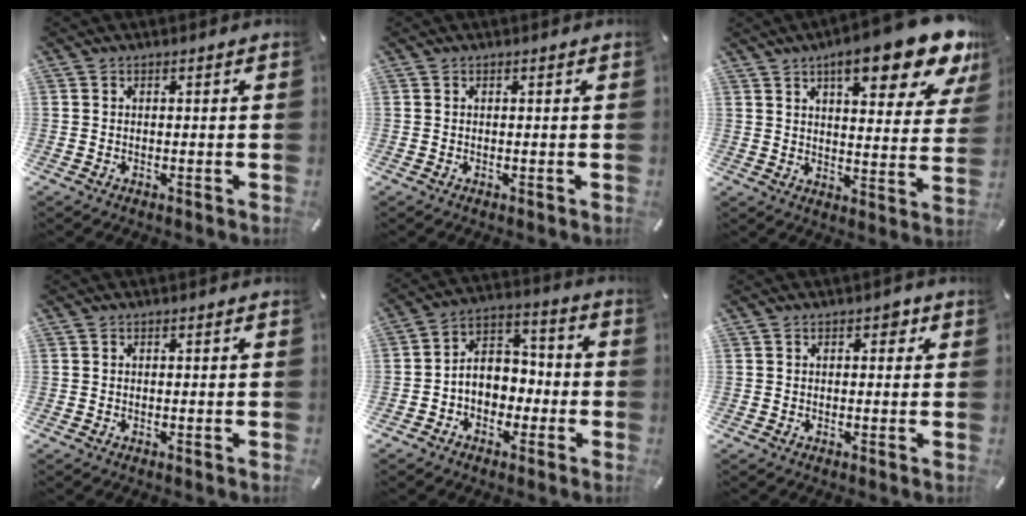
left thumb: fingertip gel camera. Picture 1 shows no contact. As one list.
[{"total": 0.0}, {"total": 17.1, "force": [11.1, 5.3, 11.9], "torque": [-0.173, -0.058, 0.178]}, {"total": 0.0}, {"total": 7.5, "force": [-2.0, 6.6, 3.0], "torque": [-0.041, 0.014, -0.035]}, {"total": 2.1, "force": [0.6, 1.4, 1.4], "torque": [-0.015, 0.002, 0.005]}]